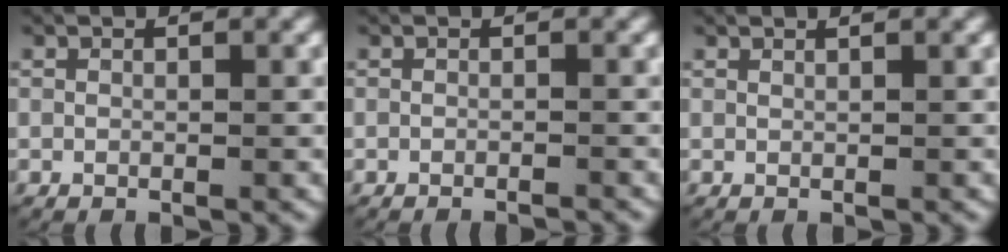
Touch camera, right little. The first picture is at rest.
{"total": 1.7, "force": [-1.7, 0.2, 0.3], "torque": [-0.001, -0.001, -0.027]}
{"total": 0.6, "force": [0.5, 0.1, 0.4], "torque": [-0.001, 0.004, 0.007]}